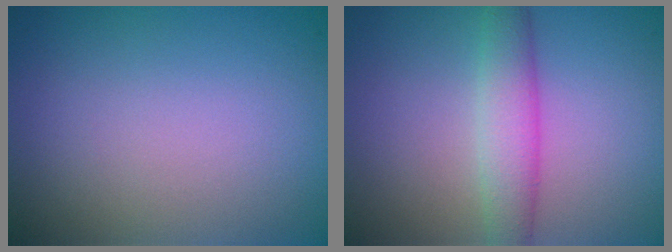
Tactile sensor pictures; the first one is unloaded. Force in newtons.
{"total": 3.6, "press": 3.6, "slide": 0.1}